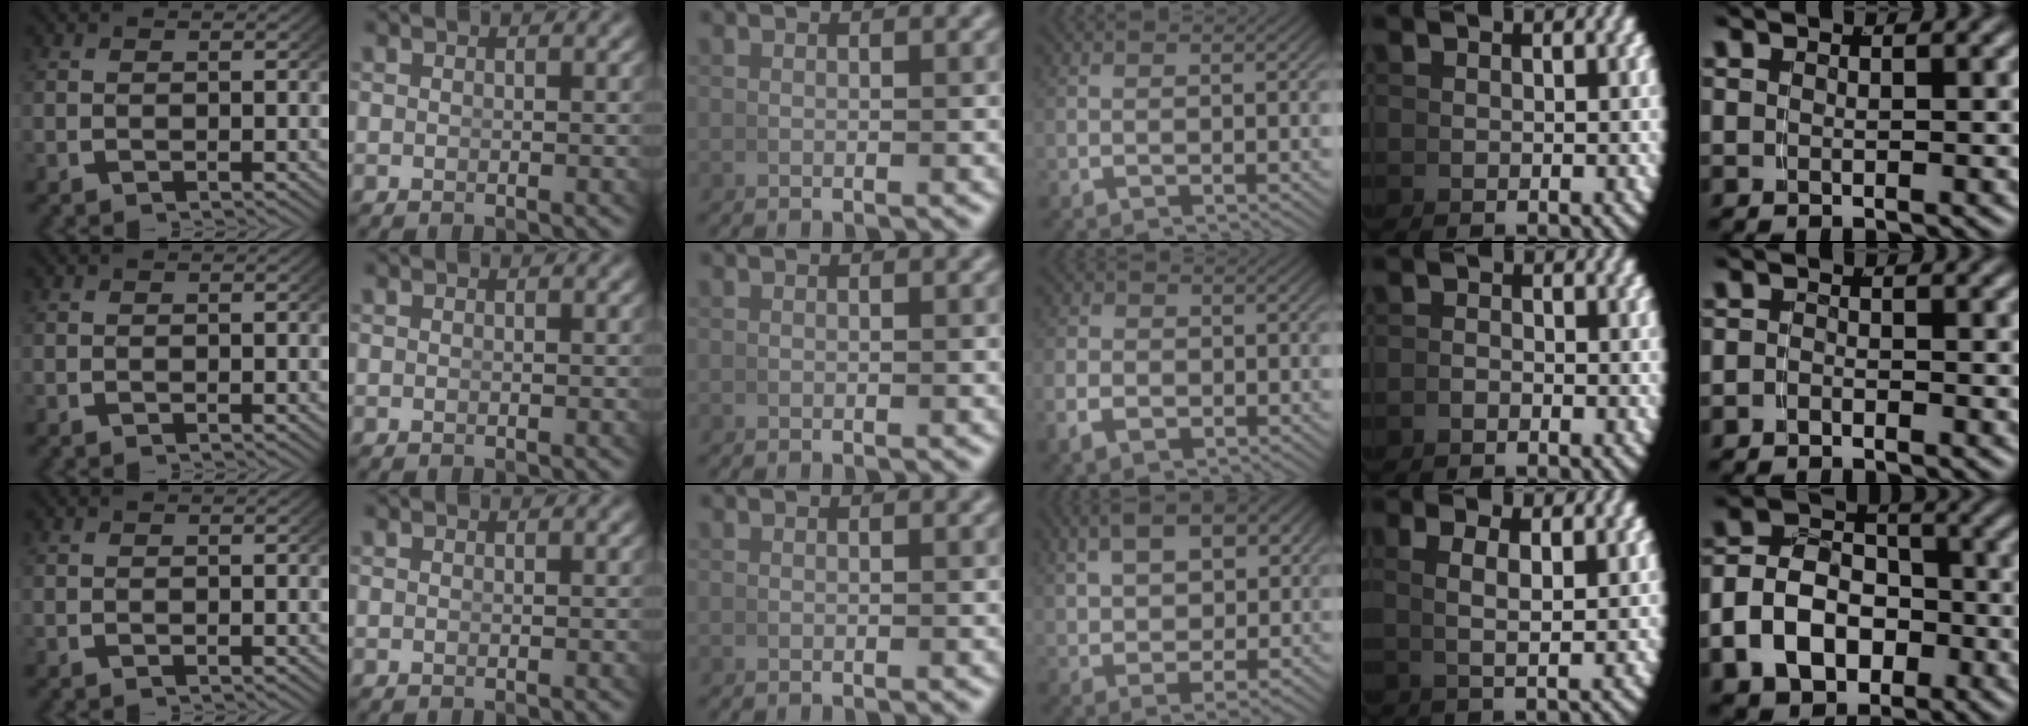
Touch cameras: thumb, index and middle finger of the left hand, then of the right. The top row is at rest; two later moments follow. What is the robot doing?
{"motion": "lift_and_place", "object": "hoodie"}